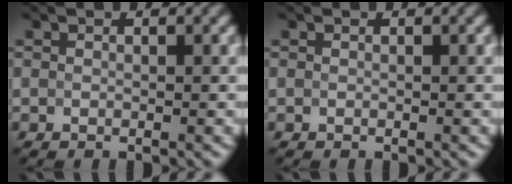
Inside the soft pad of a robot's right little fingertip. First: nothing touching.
{"total": 0.0}